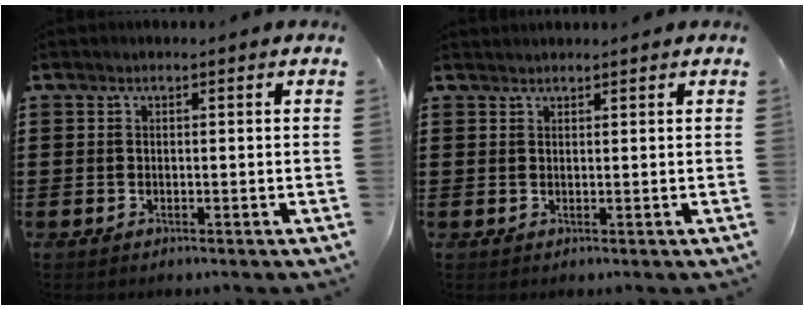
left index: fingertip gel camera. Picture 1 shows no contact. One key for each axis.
{"total": 1.1, "fx": 1.1, "fy": 0.1, "fz": 0.0, "tx": -0.002, "ty": -0.001, "tz": 0.023}